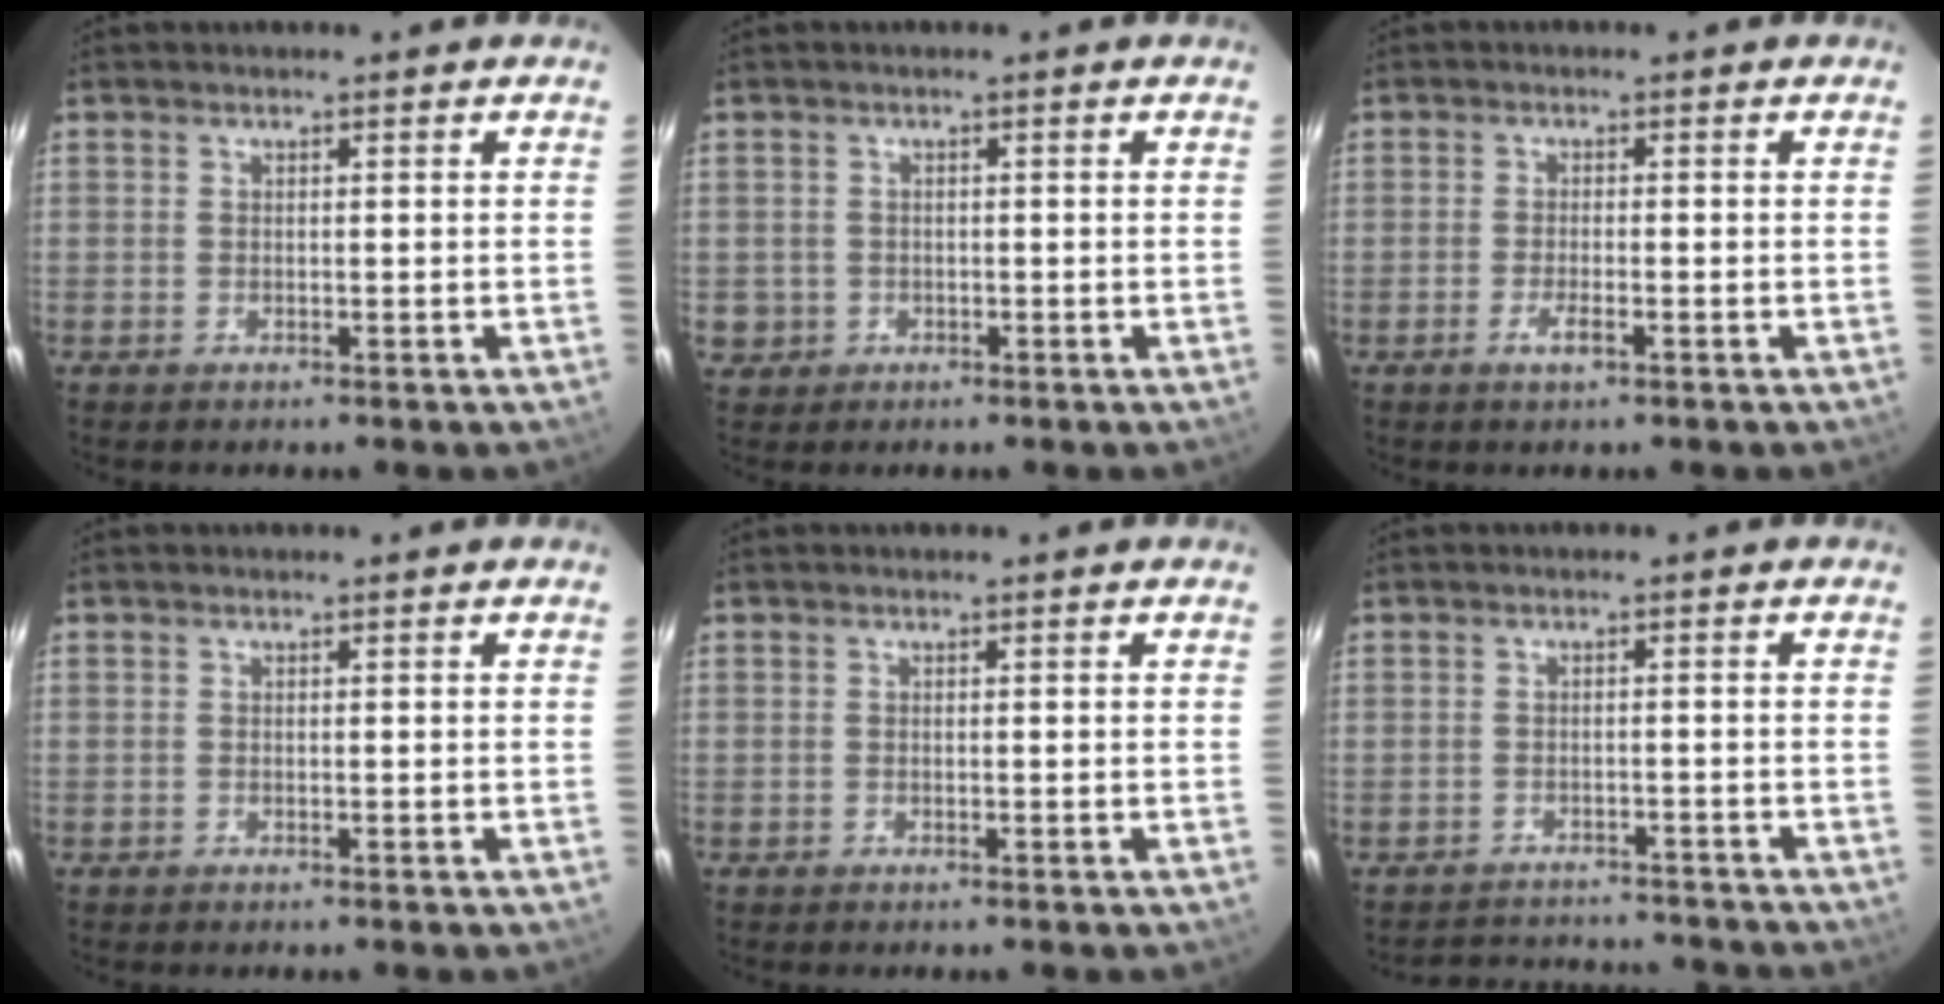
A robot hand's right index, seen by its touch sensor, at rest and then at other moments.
{"total": 3.2, "force": [-0.4, 3.2, 0.4], "torque": [-0.004, 0.010, 0.001]}
{"total": 2.4, "force": [-1.3, 0.4, 2.0], "torque": [-0.044, -0.004, -0.023]}
{"total": 0.0}
{"total": 0.0}
{"total": 8.9, "force": [-8.2, 3.1, 1.7], "torque": [-0.038, 0.024, -0.105]}